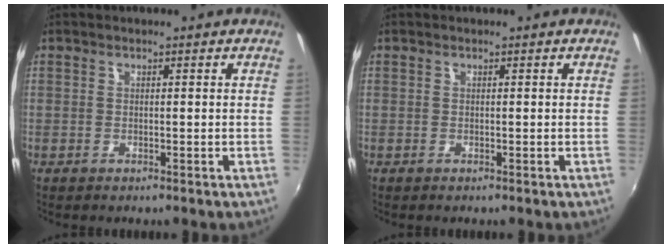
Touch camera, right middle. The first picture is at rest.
{"total": 0.0}